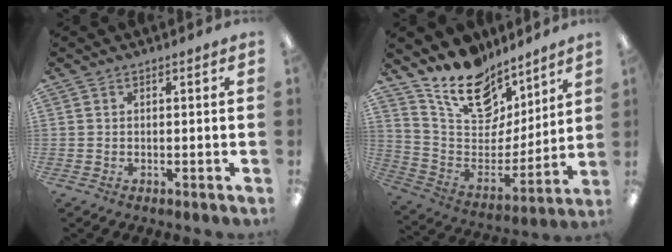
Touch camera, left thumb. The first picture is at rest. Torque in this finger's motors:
{"motor_torque": [0.94, 0.91, 1.37, -1.40, 0.05]}